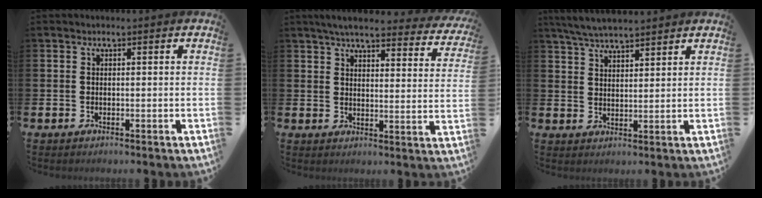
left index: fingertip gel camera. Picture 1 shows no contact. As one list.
[{"total": 5.4, "force": [4.9, 0.8, 2.1], "torque": [-0.046, -0.030, 0.080]}, {"total": 5.1, "force": [4.9, 0.6, 1.4], "torque": [-0.045, -0.015, 0.090]}]